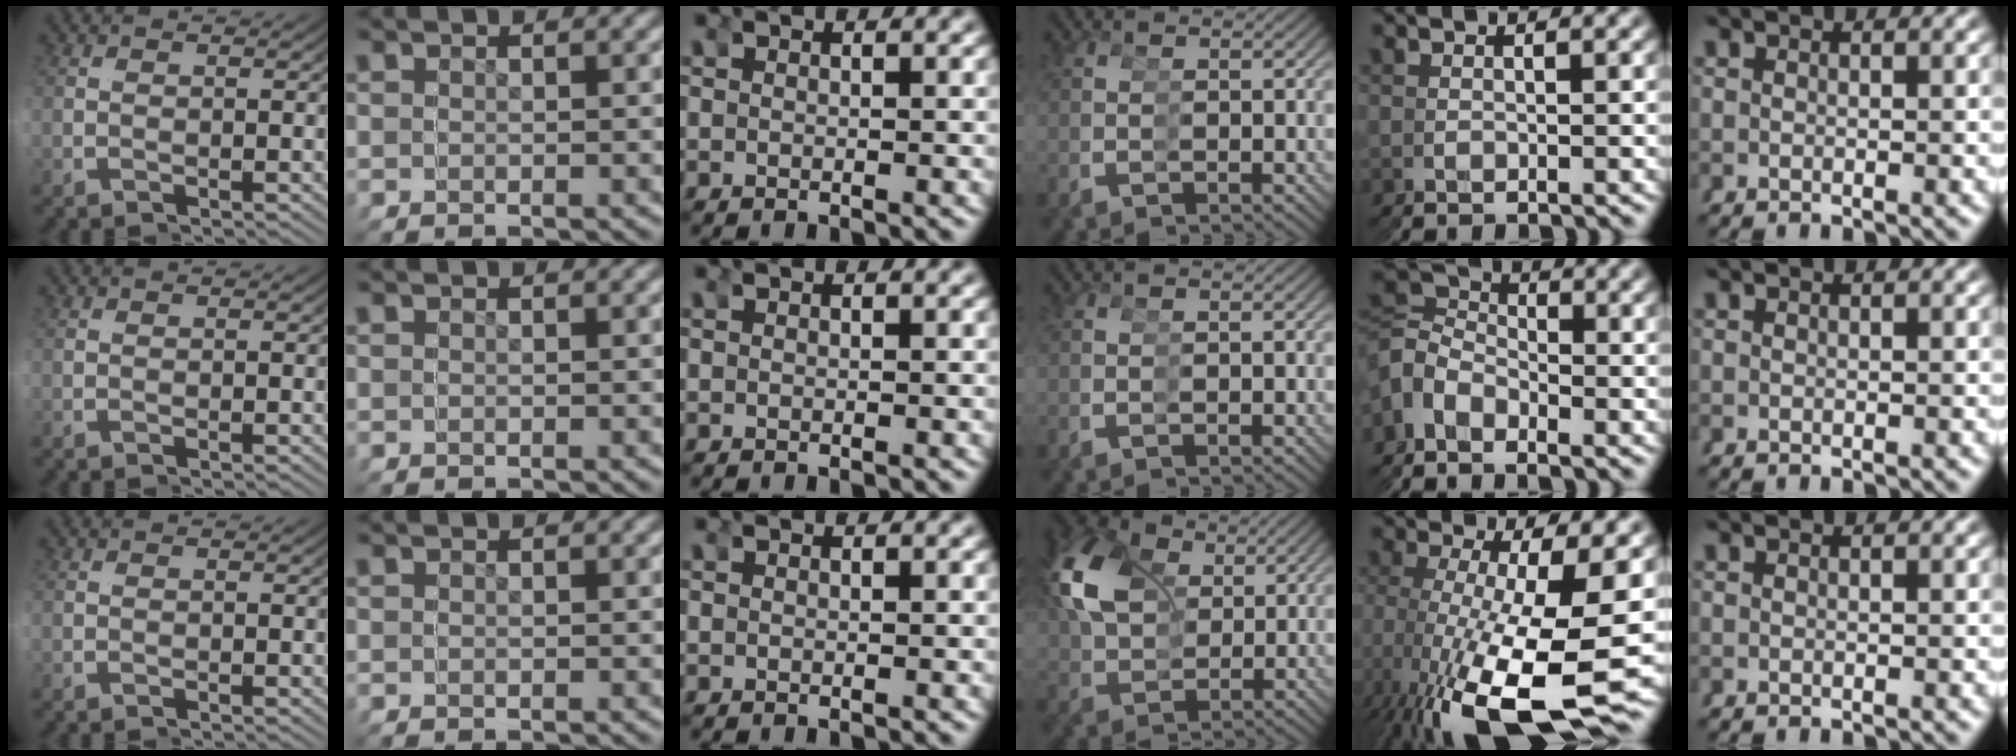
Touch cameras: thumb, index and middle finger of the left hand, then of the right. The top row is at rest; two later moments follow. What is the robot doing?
{"motion": "grasp_and_lifting", "object": "scissors"}